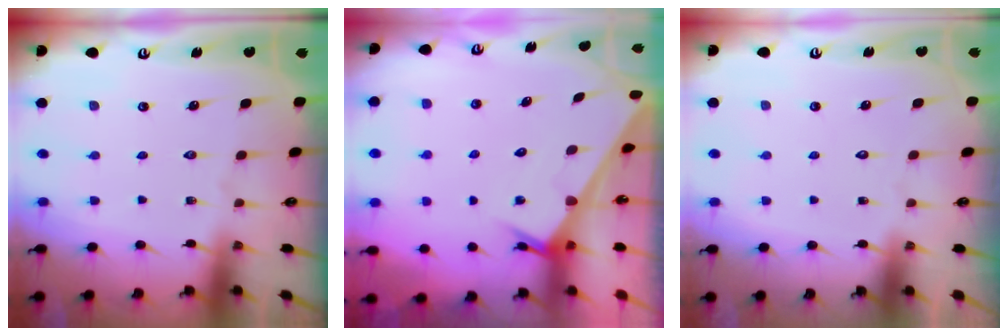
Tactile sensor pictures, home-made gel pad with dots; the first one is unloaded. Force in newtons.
{"total": 2.4, "press": 2.4, "slide": 0.2}
{"total": 1.6, "press": 1.6, "slide": 0.1}